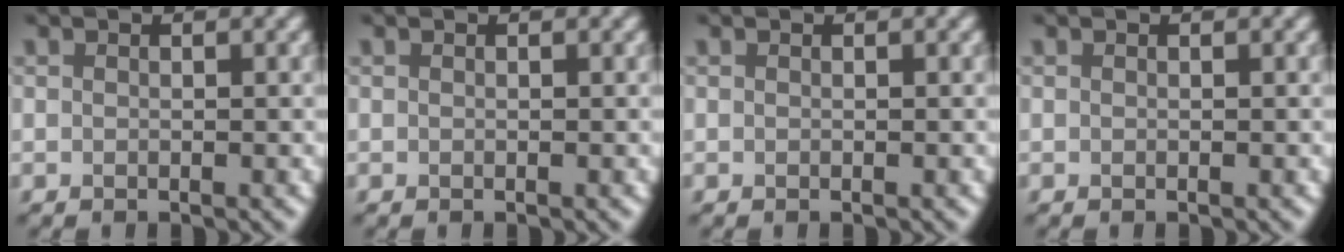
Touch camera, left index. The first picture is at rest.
{"total": 0.0}
{"total": 0.0}
{"total": 0.0}